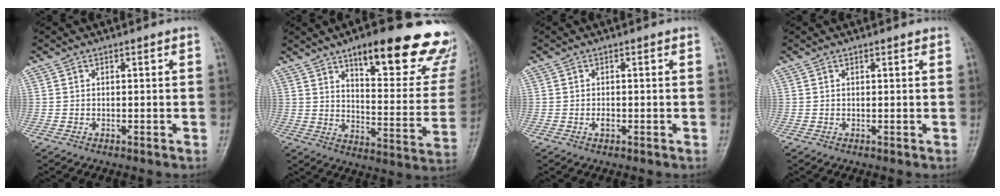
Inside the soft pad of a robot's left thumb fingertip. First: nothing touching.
{"total": 26.6, "force": [16.4, 8.3, 19.2], "torque": [-0.210, -0.071, 0.219]}
{"total": 1.1, "force": [-0.3, 0.7, 0.8], "torque": [-0.012, 0.000, -0.004]}
{"total": 0.7, "force": [0.6, 0.2, 0.4], "torque": [-0.008, -0.003, 0.007]}